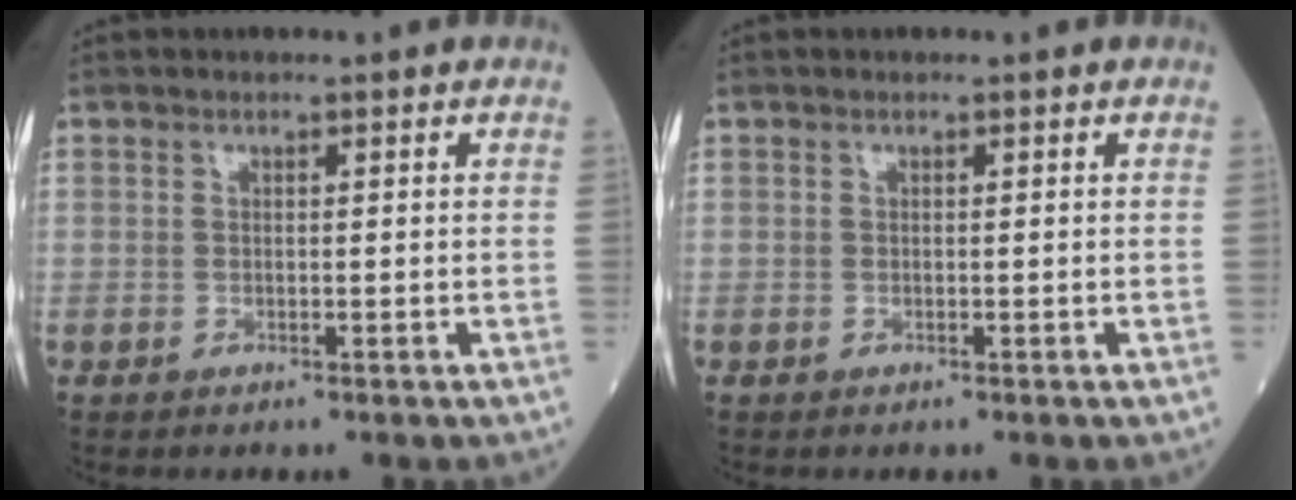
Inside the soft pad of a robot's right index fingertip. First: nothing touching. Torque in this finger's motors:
{"motor_torque": [0.03, 0.02, -0.02, -0.01]}